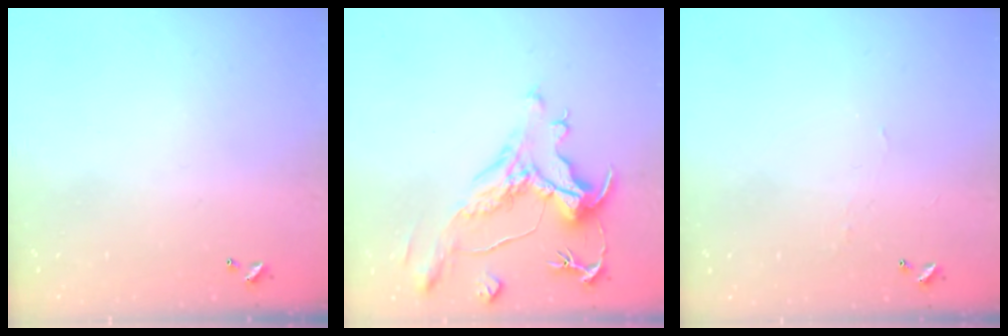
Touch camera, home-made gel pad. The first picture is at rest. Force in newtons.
{"total": 1.9, "press": 0.9, "slide": 1.7}
{"total": 1.2, "press": 1.1, "slide": 0.3}